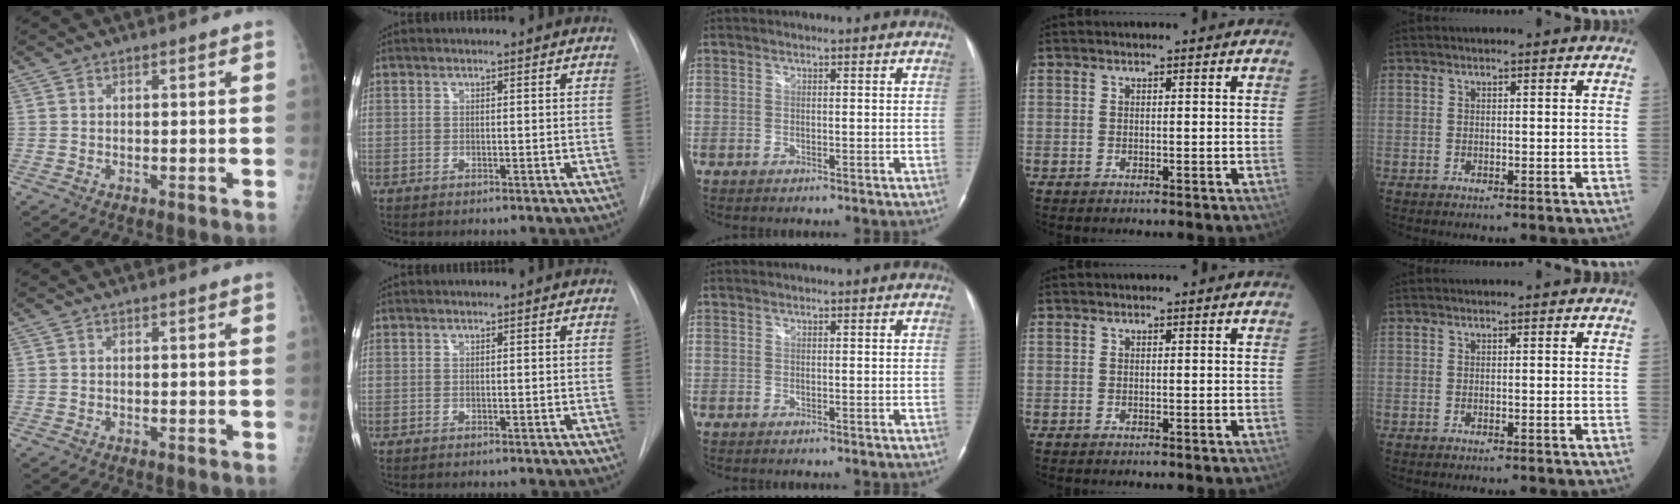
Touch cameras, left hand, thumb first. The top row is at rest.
{}